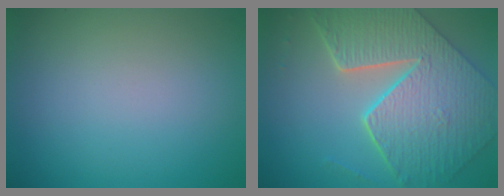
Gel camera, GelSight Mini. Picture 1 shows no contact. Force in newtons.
{"total": 9.2, "press": 6.7, "slide": 6.3}